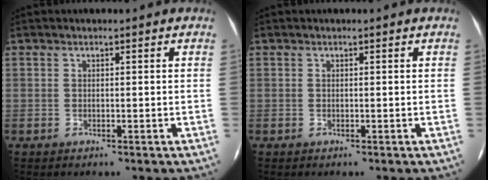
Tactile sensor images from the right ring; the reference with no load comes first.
{"total": 0.0}